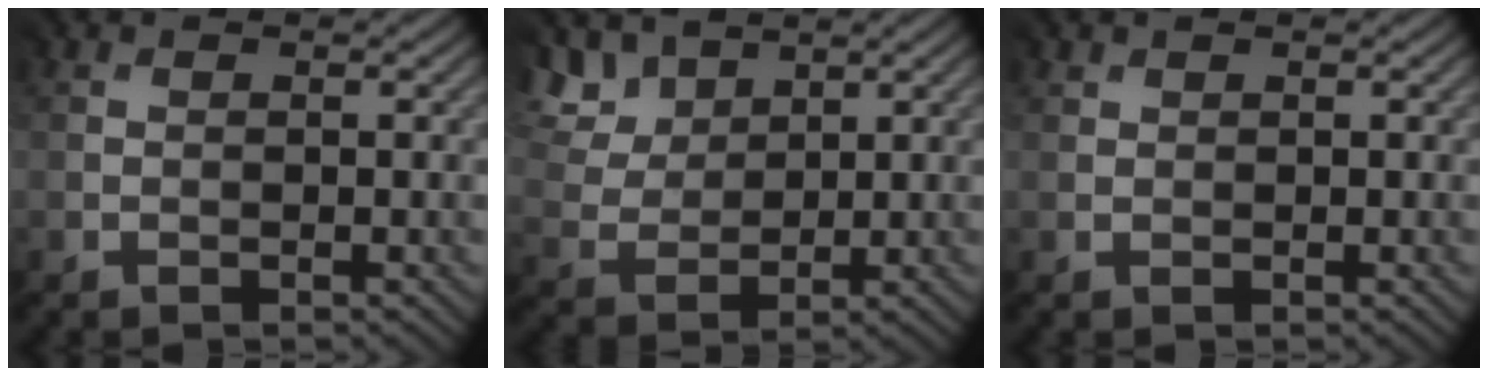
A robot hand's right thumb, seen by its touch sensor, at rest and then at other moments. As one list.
[{"total": 5.9, "force": [4.8, 3.0, 1.4], "torque": [-0.070, 0.009, 0.091]}, {"total": 1.0, "force": [0.9, 0.4, -0.1], "torque": [0.002, -0.001, 0.017]}]